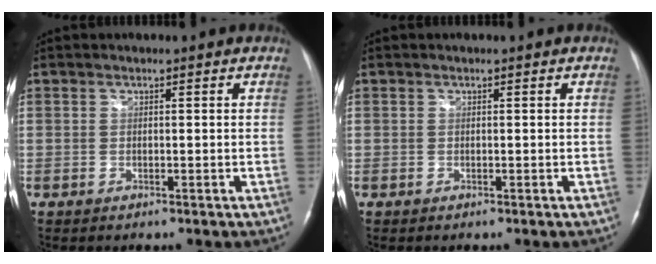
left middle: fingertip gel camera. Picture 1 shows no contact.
{"total": 0.0}